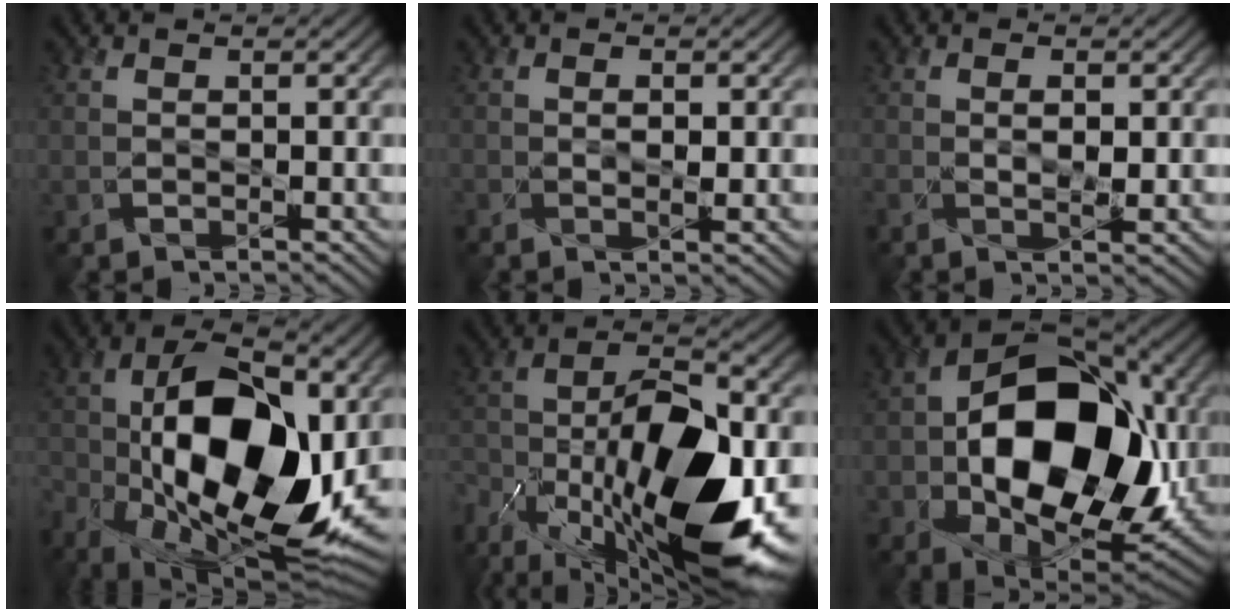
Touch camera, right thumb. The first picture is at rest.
{"total": 1.5, "force": [0.1, 0.5, 1.4], "torque": [-0.025, 0.002, 0.003]}
{"total": 2.1, "force": [0.2, 0.5, 2.0], "torque": [-0.041, 0.003, 0.004]}
{"total": 19.5, "force": [-2.5, 10.9, 16.0], "torque": [-0.291, -0.015, -0.037]}
{"total": 18.2, "force": [-7.8, 8.2, 14.2], "torque": [-0.268, -0.021, -0.132]}
{"total": 17.8, "force": [-0.7, 12.3, 12.9], "torque": [-0.213, -0.021, -0.001]}